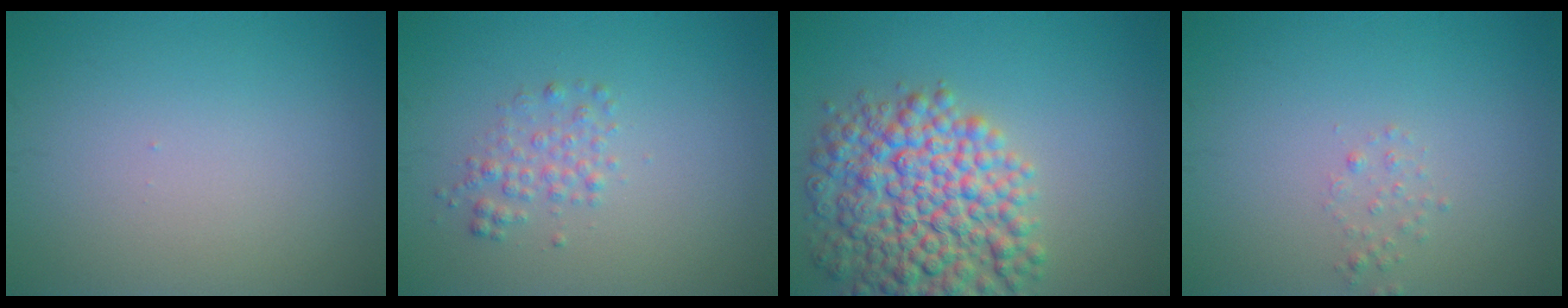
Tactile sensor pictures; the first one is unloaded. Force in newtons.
{"total": 1.8, "press": 1.8, "slide": 0.0}
{"total": 9.6, "press": 9.6, "slide": 0.3}
{"total": 0.8, "press": 0.8, "slide": 0.1}